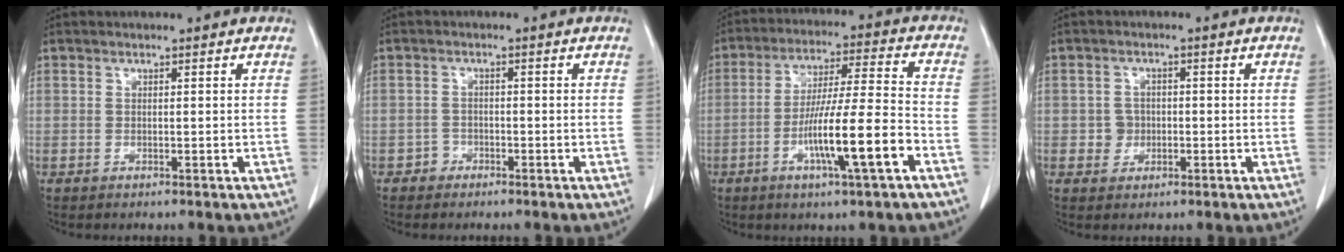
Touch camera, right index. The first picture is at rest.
{"total": 1.6, "force": [-1.1, 1.1, -0.1], "torque": [0.004, 0.007, -0.025]}
{"total": 12.5, "force": [-4.9, -0.1, 11.6], "torque": [-0.208, -0.002, -0.085]}
{"total": 2.6, "force": [-0.4, 2.5, 0.6], "torque": [-0.002, 0.008, -0.003]}